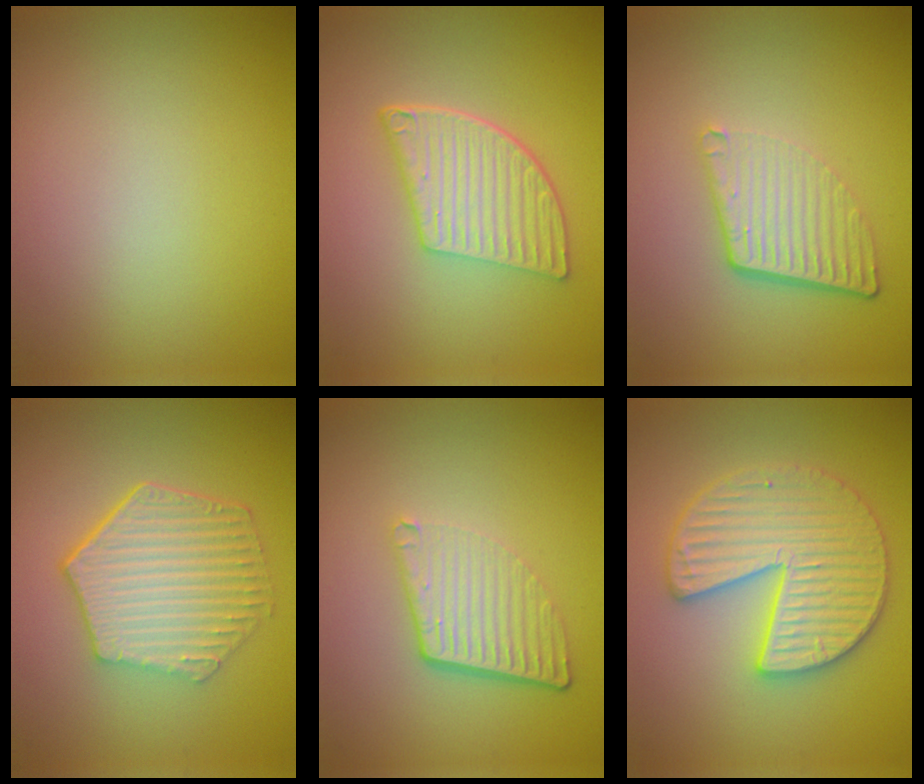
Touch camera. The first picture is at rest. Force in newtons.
{"total": 5.8, "press": 4.2, "slide": 3.9}
{"total": 4.4, "press": 2.8, "slide": 3.3}
{"total": 6.4, "press": 4.8, "slide": 4.2}
{"total": 4.4, "press": 2.8, "slide": 3.3}
{"total": 6.0, "press": 5.9, "slide": 1.0}